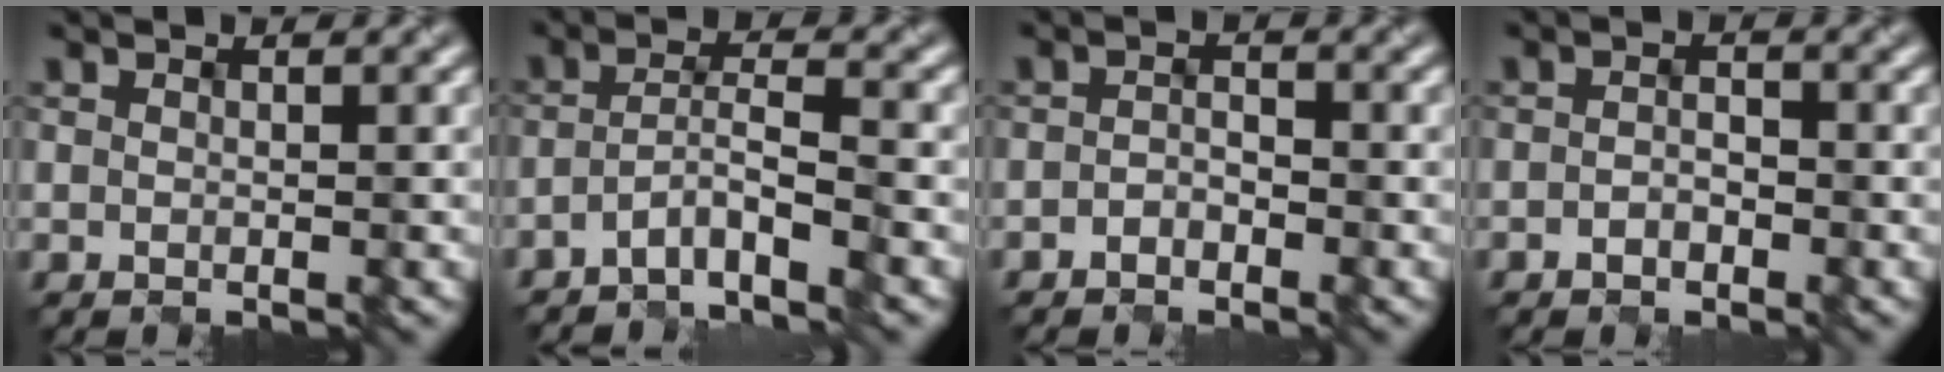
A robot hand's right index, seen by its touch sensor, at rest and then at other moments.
{"total": 3.2, "force": [-2.2, 0.4, 2.3], "torque": [-0.041, 0.011, -0.052]}
{"total": 1.7, "force": [-1.1, 0.9, 0.9], "torque": [-0.016, 0.003, -0.023]}
{"total": 1.7, "force": [-0.9, 1.0, 1.1], "torque": [-0.019, 0.001, -0.019]}